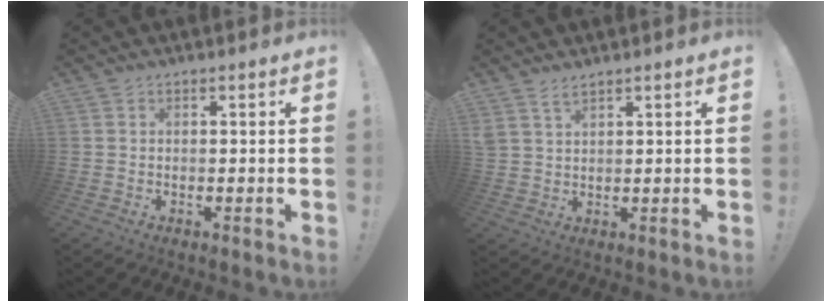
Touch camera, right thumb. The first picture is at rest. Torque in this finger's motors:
{"motor_torque": [1.55, 1.18, 0.49, 0.44, 0.18]}